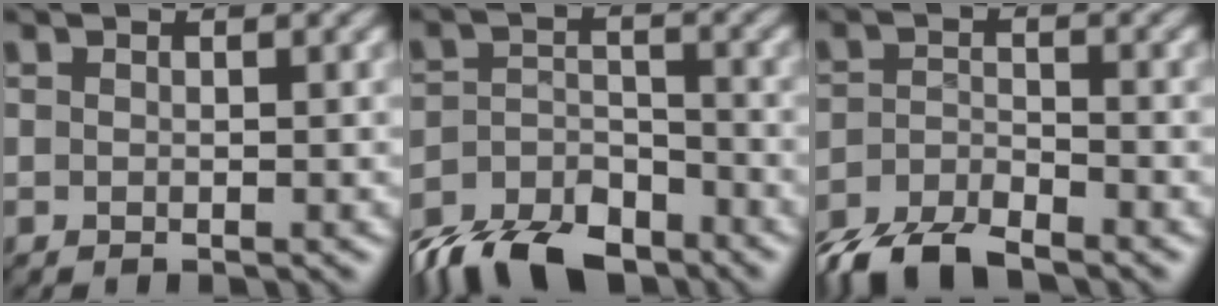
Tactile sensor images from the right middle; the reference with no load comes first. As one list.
[{"total": 9.1, "force": [-7.9, 3.4, 3.1], "torque": [-0.049, -0.017, -0.140]}, {"total": 6.0, "force": [-5.1, 1.6, 2.7], "torque": [-0.050, -0.008, -0.101]}]